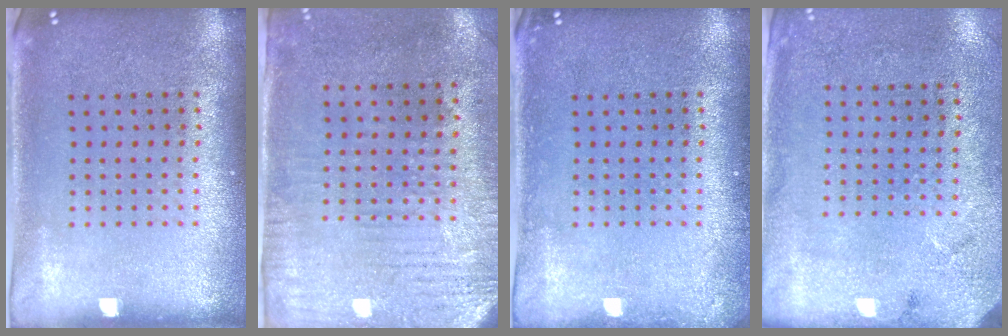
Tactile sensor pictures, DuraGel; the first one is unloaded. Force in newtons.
{"total": 2.9, "press": 2.4, "slide": 1.7}
{"total": 0.8, "press": 0.8, "slide": 0.1}
{"total": 2.7, "press": 2.2, "slide": 1.6}